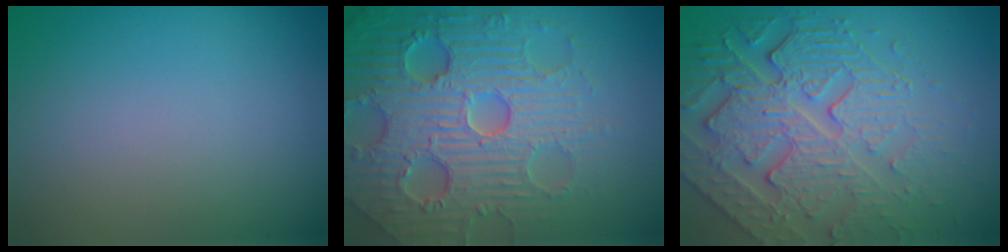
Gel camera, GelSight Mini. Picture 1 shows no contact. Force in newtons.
{"total": 8.0, "press": 7.8, "slide": 1.7}
{"total": 6.6, "press": 5.4, "slide": 3.9}